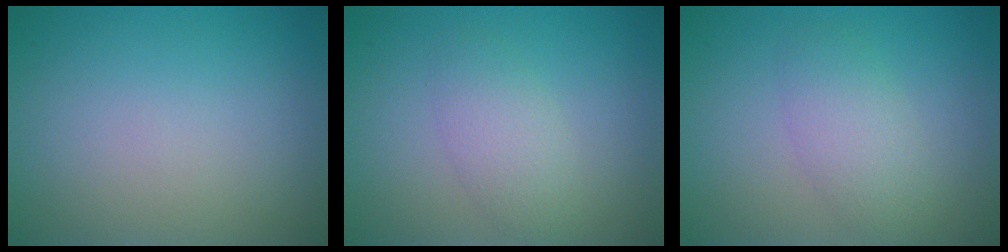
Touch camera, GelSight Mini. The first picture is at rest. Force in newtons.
{"total": 2.7, "press": 2.7, "slide": 0.1}
{"total": 3.0, "press": 3.0, "slide": 0.2}